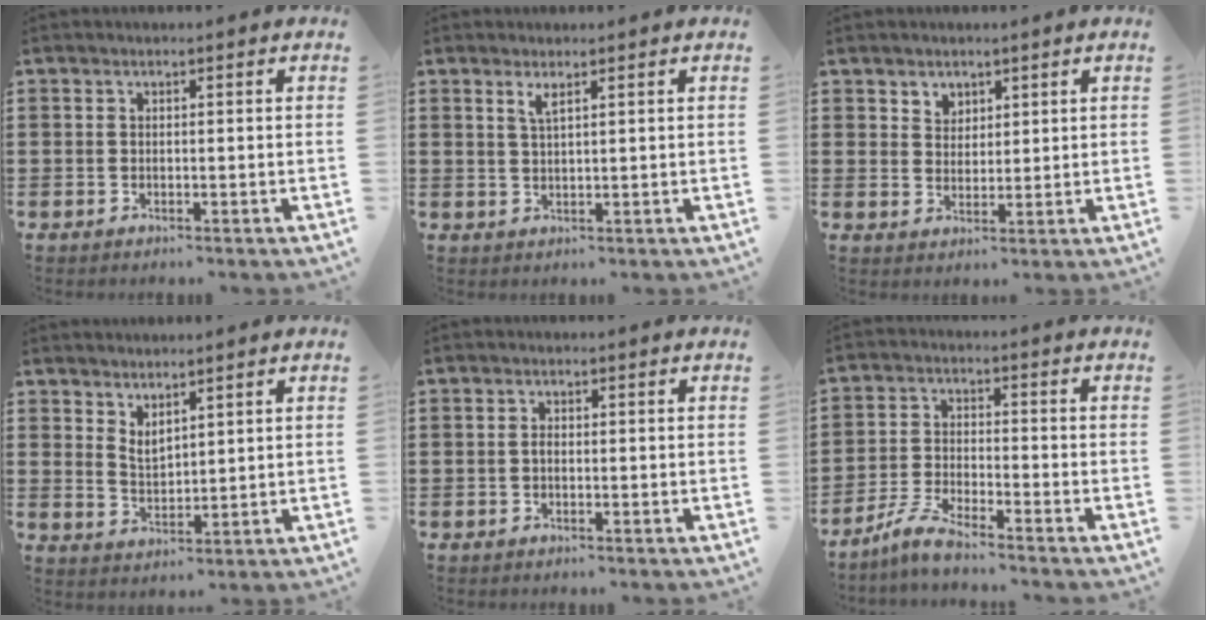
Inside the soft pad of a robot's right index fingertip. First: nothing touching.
{"total": 1.8, "force": [1.1, 0.3, 1.4], "torque": [-0.031, 0.001, 0.020]}
{"total": 3.0, "force": [2.2, 2.1, 0.0], "torque": [-0.010, 0.007, 0.042]}
{"total": 2.8, "force": [2.6, 1.0, 0.6], "torque": [-0.019, 0.001, 0.049]}
{"total": 0.9, "force": [-0.3, 0.5, 0.8], "torque": [-0.016, -0.001, -0.005]}
{"total": 5.1, "force": [-4.6, 0.1, 2.3], "torque": [-0.067, -0.014, -0.094]}